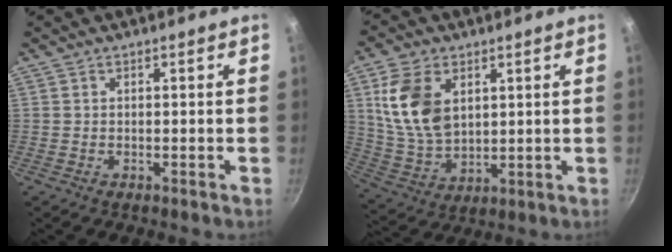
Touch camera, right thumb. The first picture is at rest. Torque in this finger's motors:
{"motor_torque": [-1.22, 1.62, 1.05, 0.24, 0.23]}